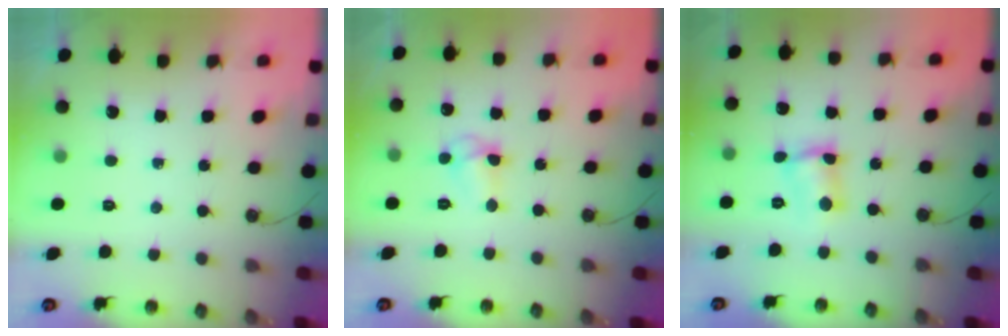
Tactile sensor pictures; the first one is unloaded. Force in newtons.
{"total": 6.2, "press": 6.1, "slide": 0.5}
{"total": 5.0, "press": 4.7, "slide": 1.6}